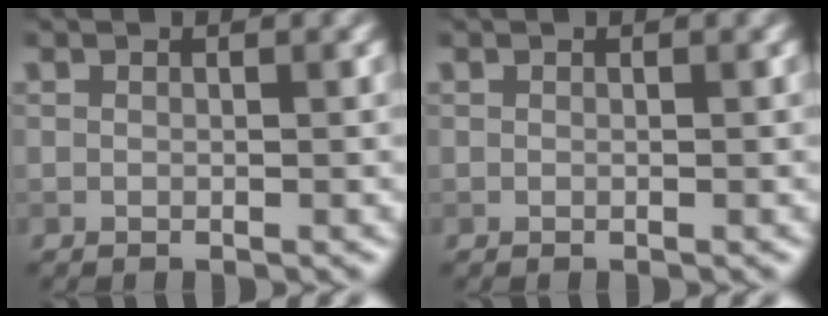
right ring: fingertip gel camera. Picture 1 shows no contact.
{"total": 0.0}